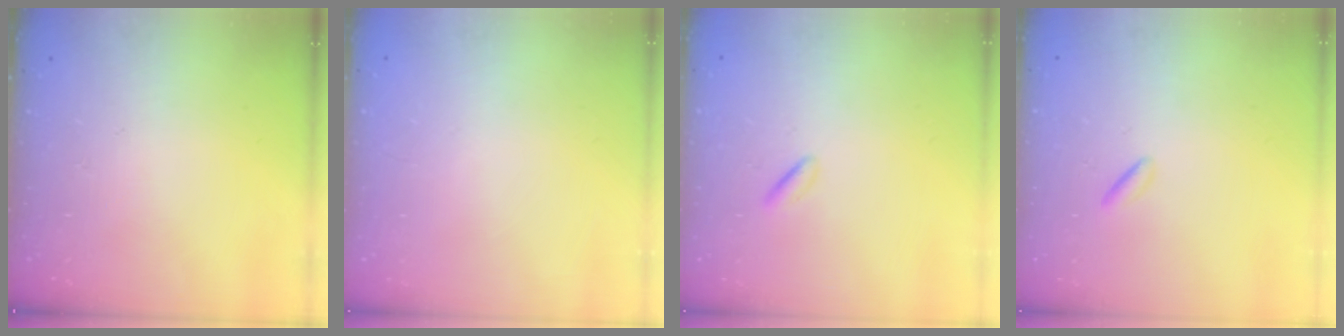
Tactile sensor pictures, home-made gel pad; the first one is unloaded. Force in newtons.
{"total": 2.2, "press": 2.2, "slide": 0.1}
{"total": 0.6, "press": 0.3, "slide": 0.5}
{"total": 0.6, "press": 0.2, "slide": 0.5}